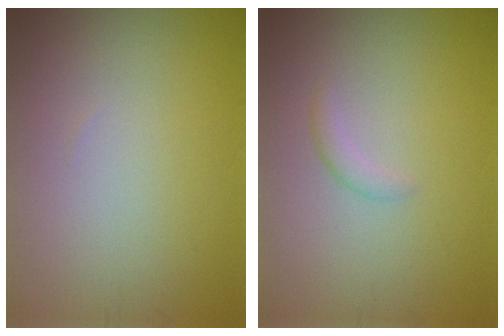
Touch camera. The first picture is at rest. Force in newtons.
{"total": 1.0, "press": 1.0, "slide": 0.1}